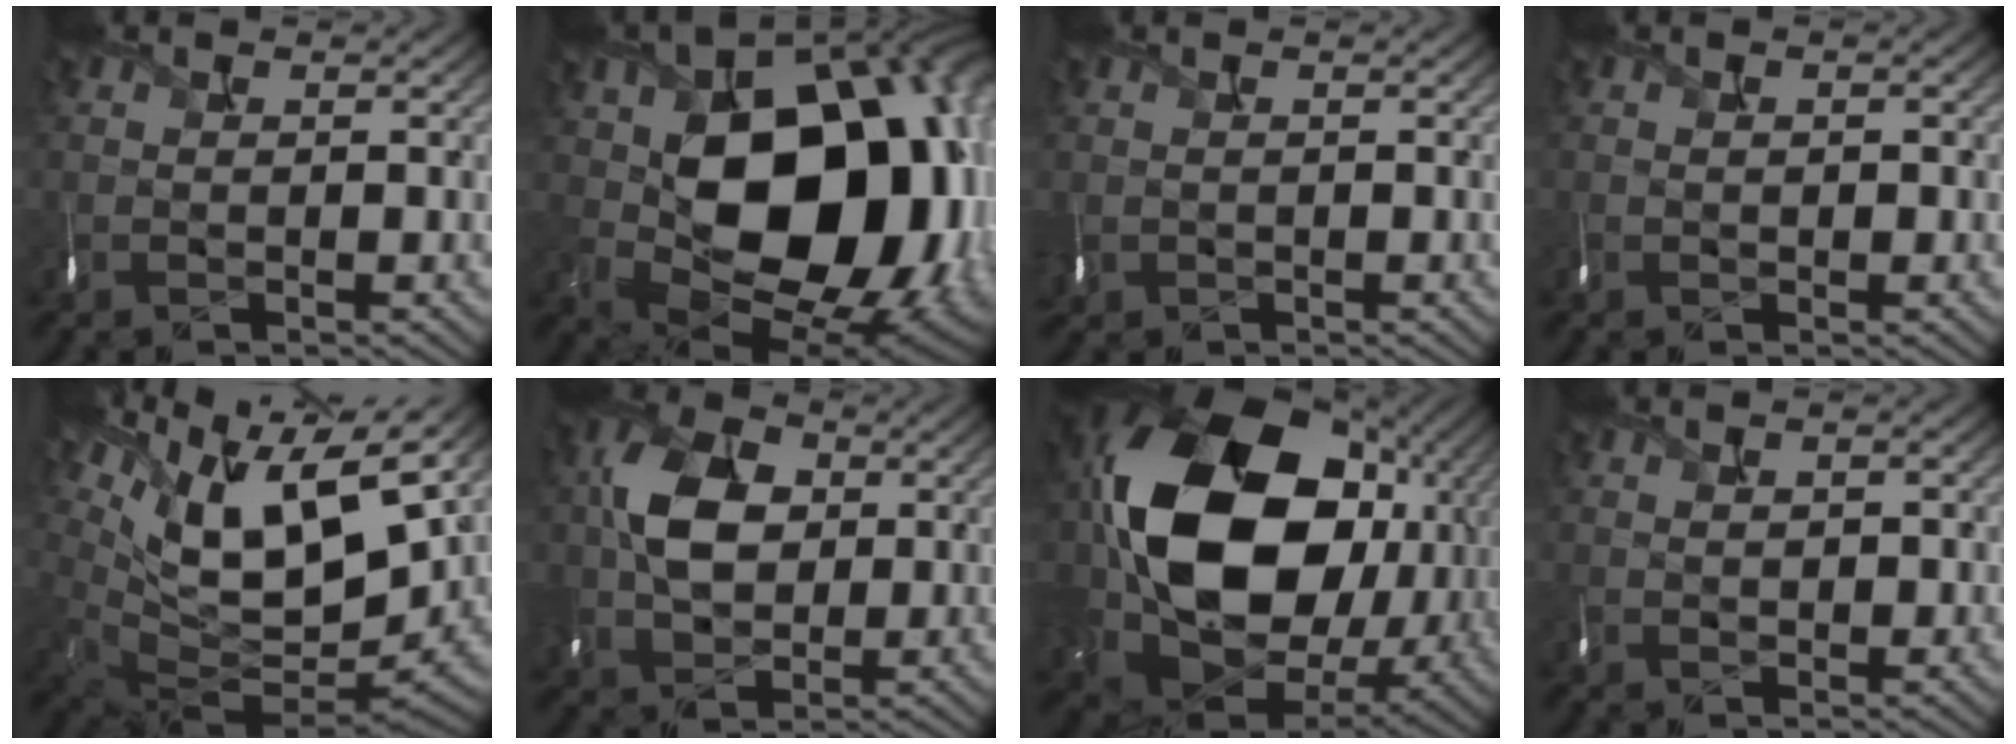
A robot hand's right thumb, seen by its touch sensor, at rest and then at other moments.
{"total": 19.4, "force": [0.3, 13.6, 13.8], "torque": [-0.215, -0.047, 0.036]}
{"total": 1.0, "force": [-0.1, 0.7, 0.6], "torque": [-0.028, -0.002, -0.002]}
{"total": 0.9, "force": [-0.2, 0.8, 0.3], "torque": [-0.006, -0.003, 0.001]}
{"total": 15.3, "force": [7.0, 6.8, 11.8], "torque": [-0.243, 0.012, 0.135]}
{"total": 8.3, "force": [1.0, 6.3, 5.3], "torque": [-0.122, 0.003, 0.012]}
{"total": 20.3, "force": [2.8, 16.0, 12.1], "torque": [-0.296, -0.039, 0.085]}
{"total": 1.3, "force": [0.2, 1.0, 0.8], "torque": [-0.017, -0.002, 0.009]}